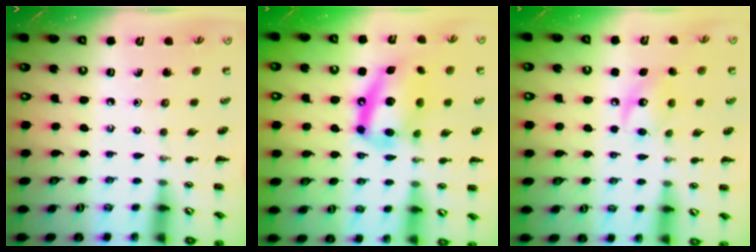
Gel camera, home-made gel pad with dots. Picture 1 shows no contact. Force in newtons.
{"total": 15.3, "press": 14.9, "slide": 3.3}
{"total": 8.6, "press": 8.6, "slide": 1.0}